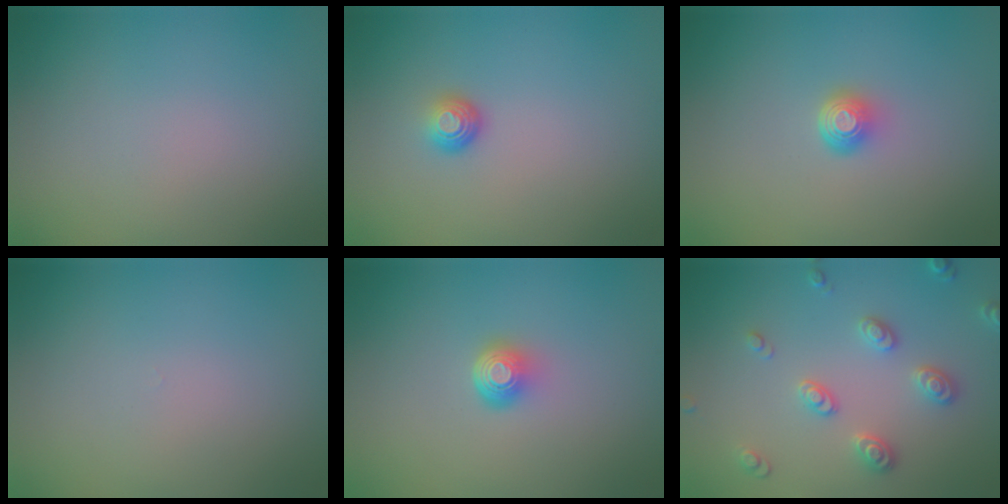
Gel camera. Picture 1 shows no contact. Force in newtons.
{"total": 1.5, "press": 1.0, "slide": 1.1}
{"total": 1.8, "press": 1.3, "slide": 1.3}
{"total": 0.0}
{"total": 2.1, "press": 1.4, "slide": 1.6}
{"total": 2.8, "press": 2.7, "slide": 0.8}